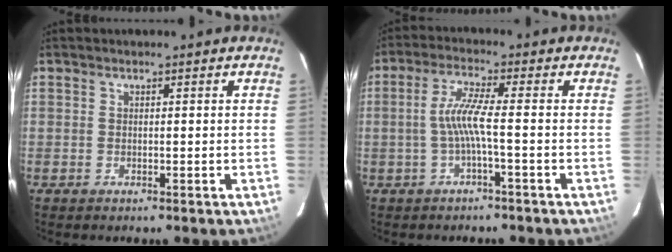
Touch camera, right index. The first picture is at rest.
{"total": 4.1, "force": [-1.2, -0.5, 3.9], "torque": [-0.088, 0.003, -0.021]}